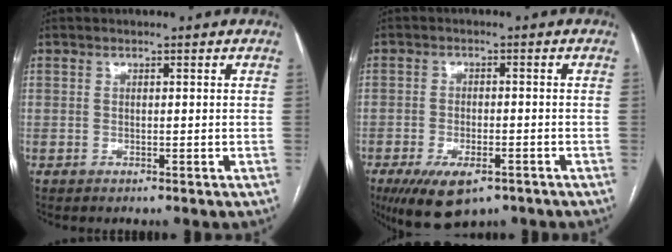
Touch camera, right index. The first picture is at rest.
{"total": 8.7, "force": [-5.4, 3.7, 5.7], "torque": [-0.098, -0.012, -0.083]}